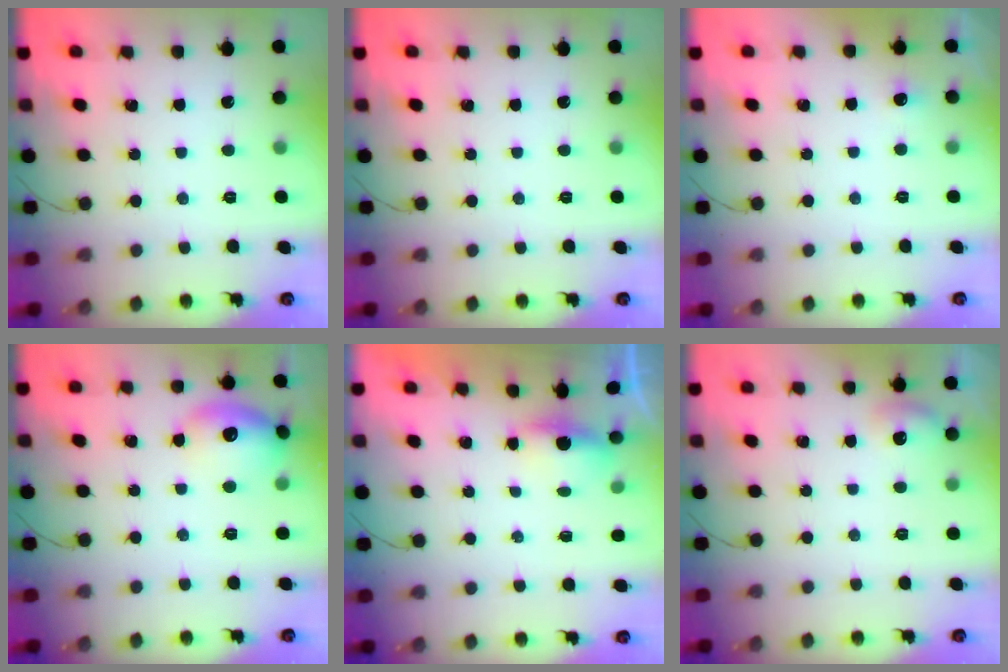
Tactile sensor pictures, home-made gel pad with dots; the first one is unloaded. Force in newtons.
{"total": 0.0}
{"total": 11.0, "press": 3.4, "slide": 10.5}
{"total": 14.1, "press": 14.1, "slide": 1.1}
{"total": 3.3, "press": 3.1, "slide": 1.1}
{"total": 5.6, "press": 5.5, "slide": 1.4}